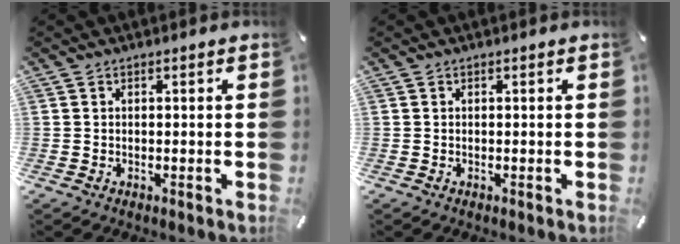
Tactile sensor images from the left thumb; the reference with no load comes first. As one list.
[{"total": 0.0}]